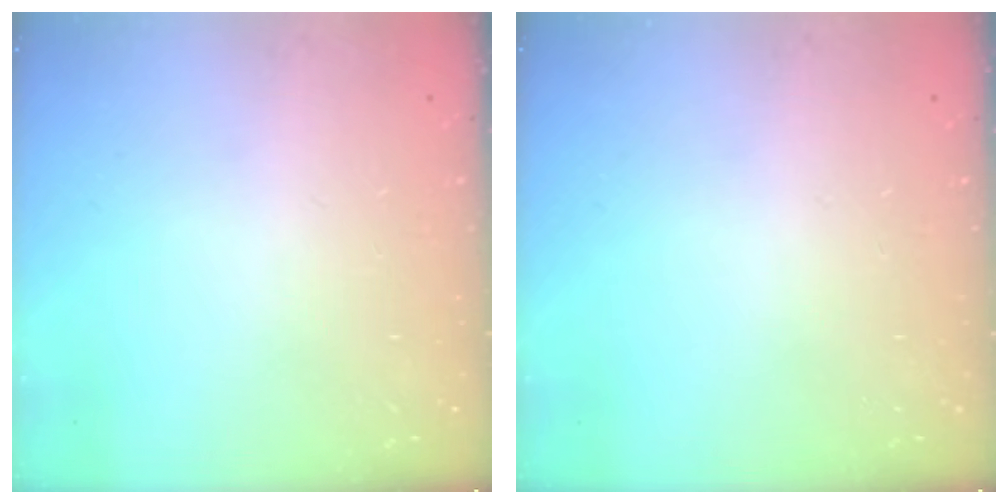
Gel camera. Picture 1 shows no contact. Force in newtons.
{"total": 0.0}